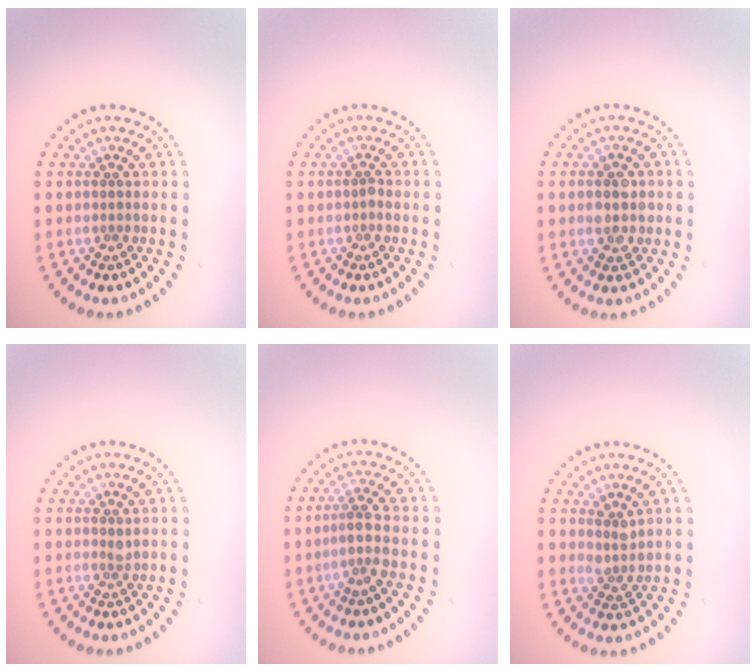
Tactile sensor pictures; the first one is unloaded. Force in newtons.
{"total": 0.5, "press": 0.3, "slide": 0.4}
{"total": 2.4, "press": 2.4, "slide": 0.2}
{"total": 0.6, "press": 0.5, "slide": 0.2}
{"total": 2.3, "press": 1.8, "slide": 1.5}
{"total": 1.8, "press": 1.3, "slide": 1.2}